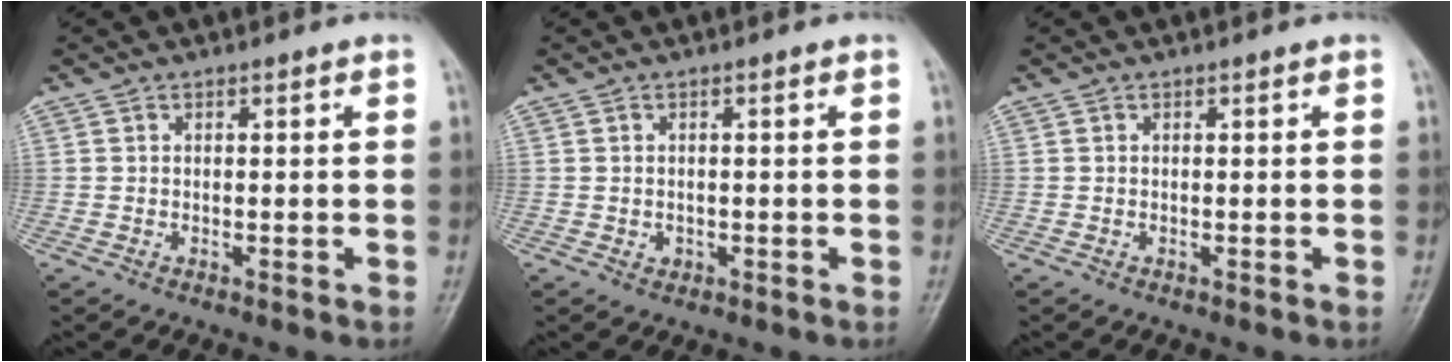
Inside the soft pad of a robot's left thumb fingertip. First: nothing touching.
{"total": 0.7, "force": [-0.1, 0.6, 0.3], "torque": [-0.002, 0.001, 0.000]}
{"total": 0.0}